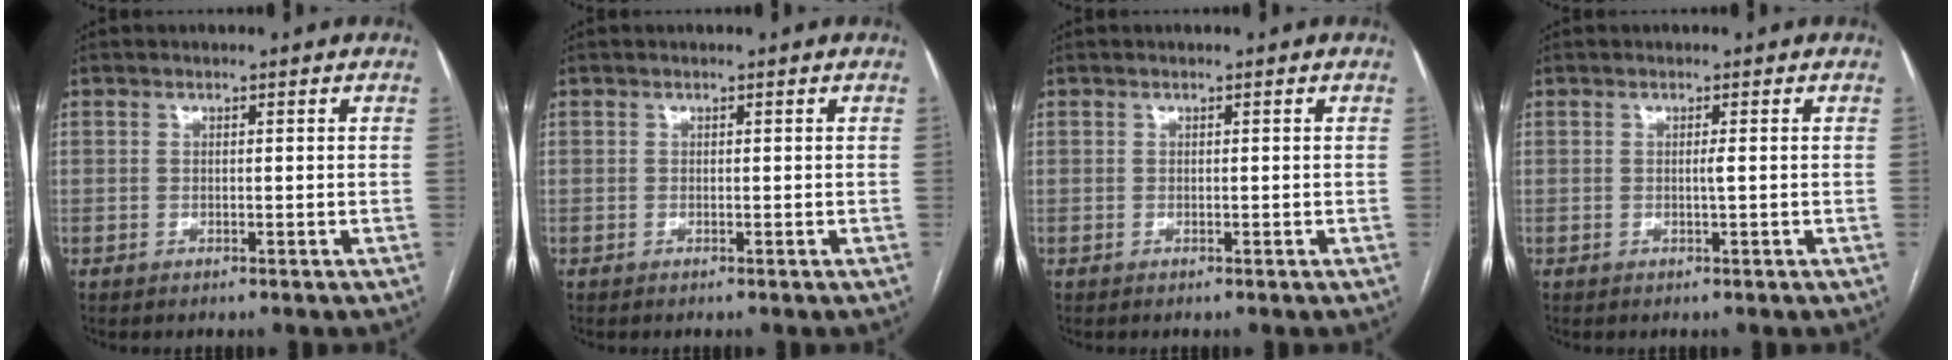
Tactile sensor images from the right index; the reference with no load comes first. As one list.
[{"total": 0.0}, {"total": 0.0}, {"total": 0.7, "force": [0.0, -0.3, 0.7], "torque": [-0.011, -0.001, -0.002]}]